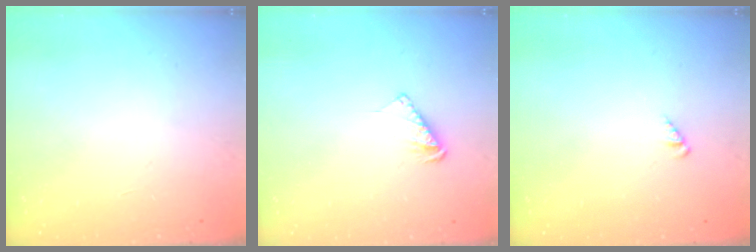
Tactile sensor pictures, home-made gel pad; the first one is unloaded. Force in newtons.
{"total": 3.9, "press": 3.9, "slide": 0.4}
{"total": 1.4, "press": 1.4, "slide": 0.3}